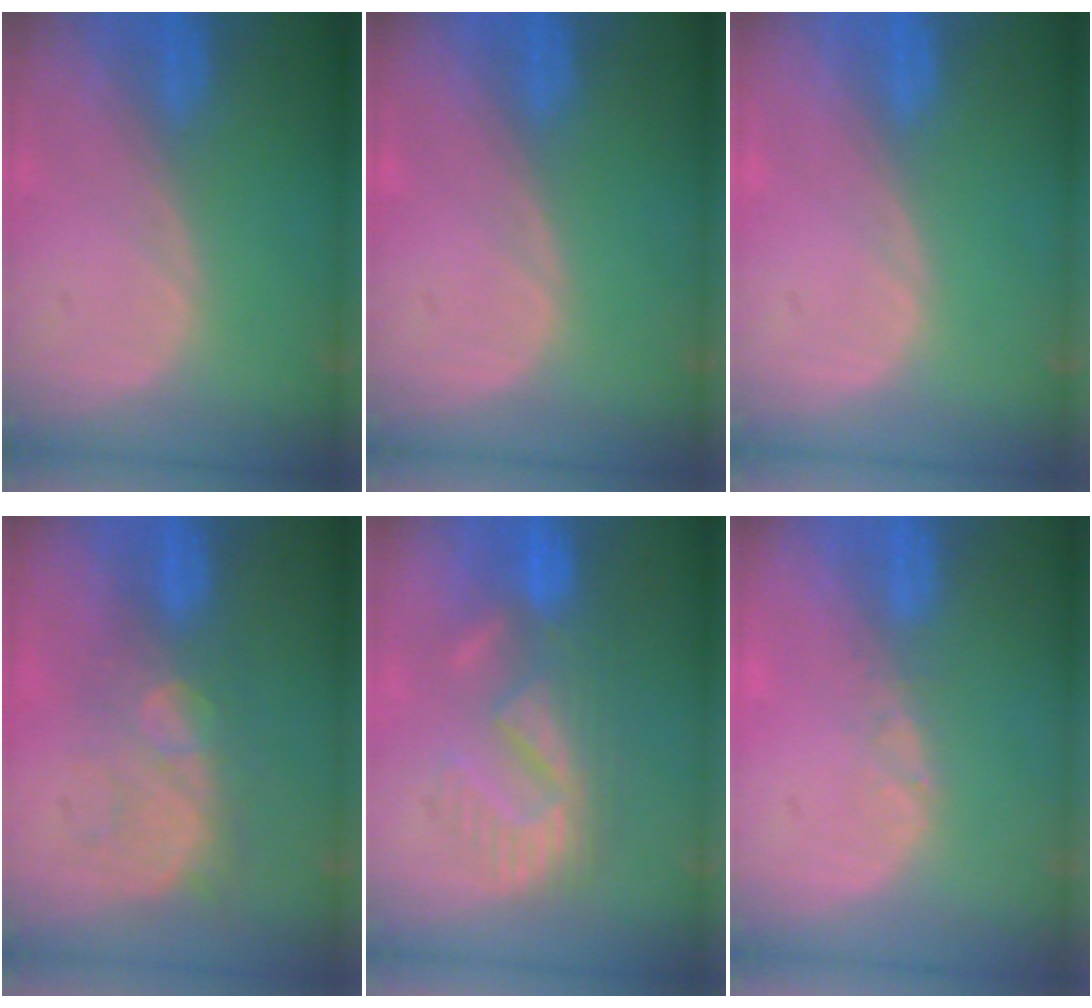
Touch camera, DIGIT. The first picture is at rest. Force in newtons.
{"total": 0.0}
{"total": 0.0}
{"total": 8.9, "press": 7.6, "slide": 4.6}
{"total": 9.0, "press": 8.7, "slide": 2.2}
{"total": 1.3, "press": 1.0, "slide": 0.8}